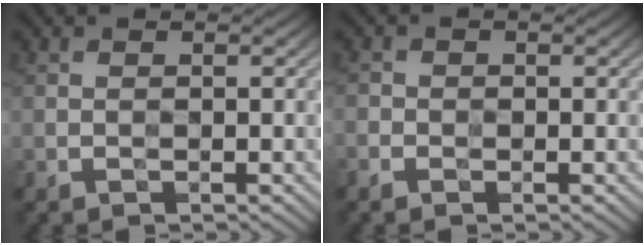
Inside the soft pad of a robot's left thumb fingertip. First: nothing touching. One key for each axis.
{"total": 1.5, "fx": -1.1, "fy": 1.0, "fz": 0.0, "tx": 0.003, "ty": 0.000, "tz": -0.026}